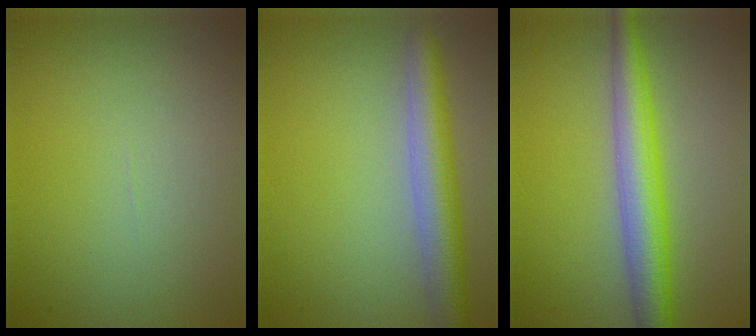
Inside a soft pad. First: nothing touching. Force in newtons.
{"total": 4.7, "press": 4.7, "slide": 0.2}
{"total": 4.9, "press": 4.9, "slide": 0.0}